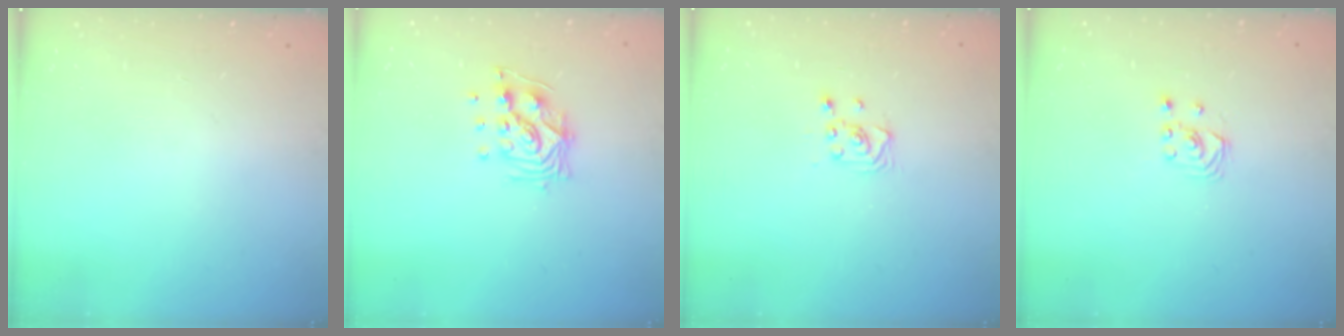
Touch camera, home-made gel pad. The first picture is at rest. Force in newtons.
{"total": 10.2, "press": 10.2, "slide": 1.2}
{"total": 2.2, "press": 2.2, "slide": 0.3}
{"total": 1.9, "press": 1.9, "slide": 0.2}